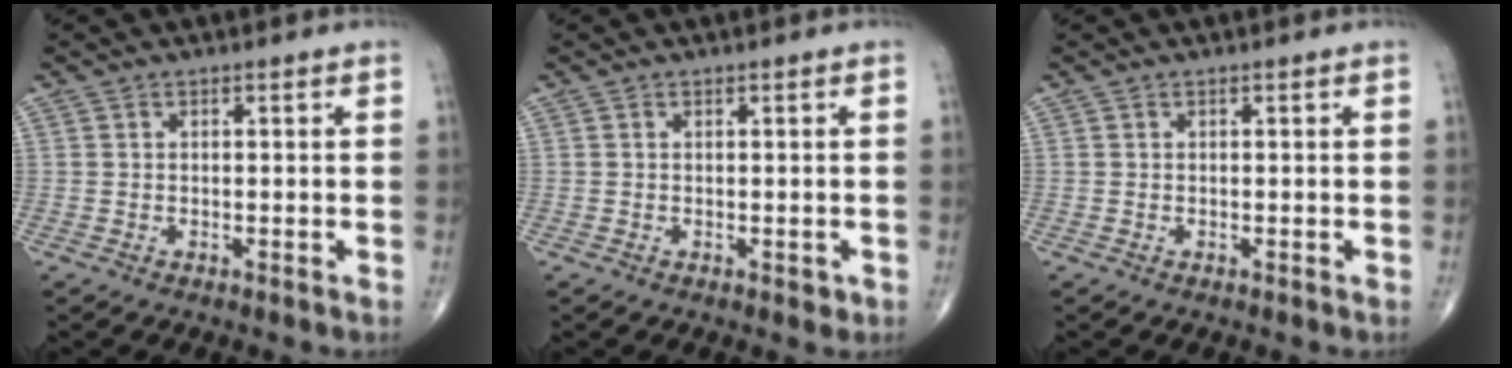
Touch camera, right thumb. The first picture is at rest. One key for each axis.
{"total": 1.1, "fx": -0.1, "fy": 0.7, "fz": 0.8, "tx": -0.008, "ty": -0.002, "tz": 0.001}
{"total": 0.0}